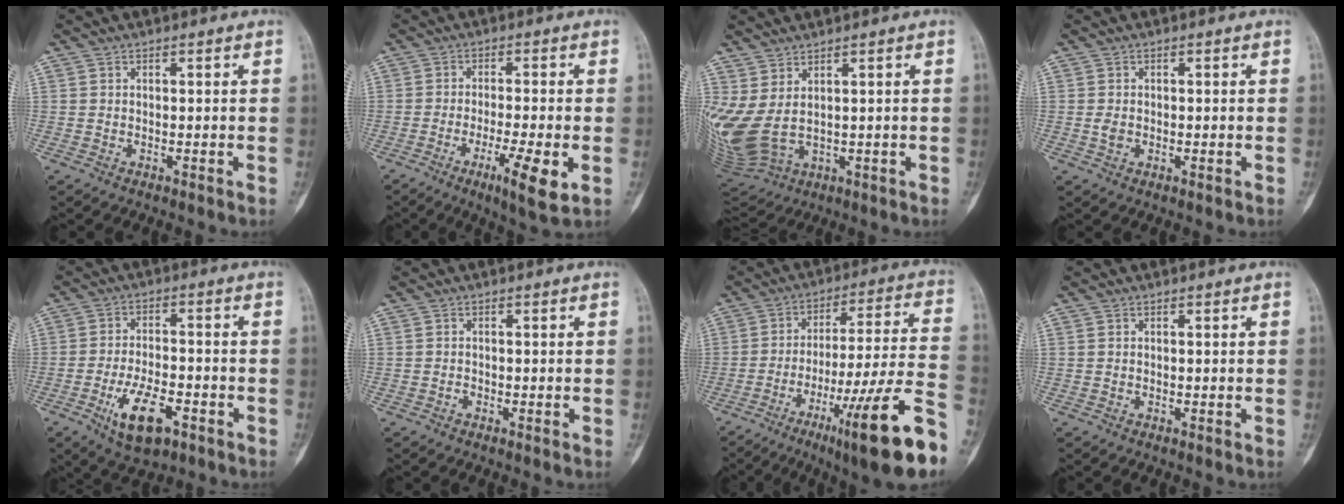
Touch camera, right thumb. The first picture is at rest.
{"total": 8.3, "force": [-3.0, 1.2, 7.7], "torque": [-0.130, -0.006, -0.048]}
{"total": 12.4, "force": [2.3, 6.5, 10.3], "torque": [-0.244, -0.020, 0.071]}
{"total": 1.7, "force": [-0.1, 1.2, 1.2], "torque": [-0.022, 0.002, -0.002]}
{"total": 10.1, "force": [-4.7, 4.6, 7.7], "torque": [-0.130, 0.018, -0.073]}
{"total": 0.6, "force": [-0.4, 0.4, 0.2], "torque": [-0.001, 0.002, -0.010]}
{"total": 22.2, "force": [-11.5, 1.8, 19.0], "torque": [-0.267, 0.046, -0.174]}
{"total": 0.0}